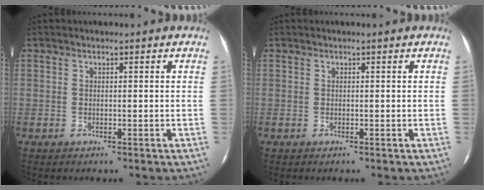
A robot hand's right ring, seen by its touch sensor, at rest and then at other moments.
{"total": 0.0}